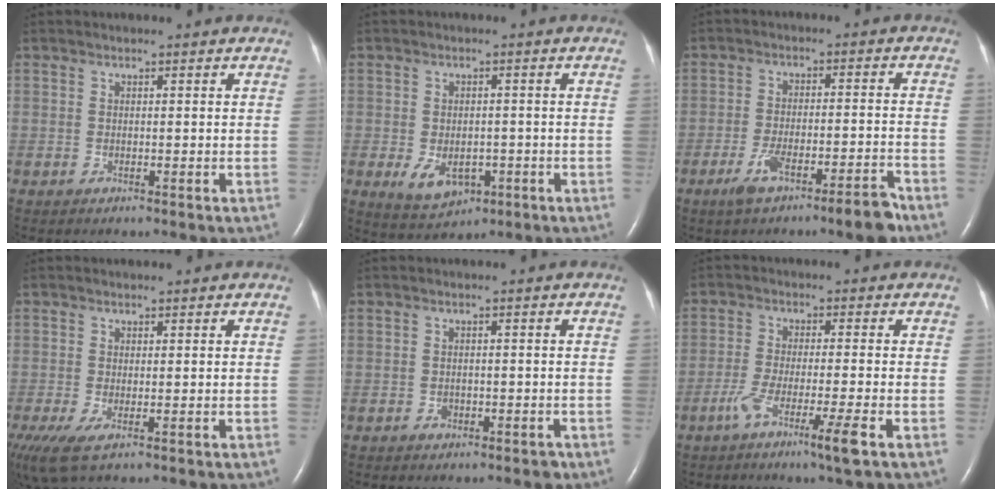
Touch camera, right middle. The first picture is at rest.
{"total": 5.9, "force": [-2.1, 3.8, 4.0], "torque": [-0.072, -0.005, -0.017]}
{"total": 7.8, "force": [-5.4, 0.6, 5.6], "torque": [-0.101, 0.001, -0.090]}
{"total": 5.9, "force": [-2.6, 2.1, 4.9], "torque": [-0.106, -0.022, -0.043]}
{"total": 1.8, "force": [-1.0, 1.2, 0.8], "torque": [-0.010, 0.003, -0.010]}
{"total": 6.8, "force": [-3.7, -0.7, 5.7], "torque": [-0.105, -0.017, -0.070]}